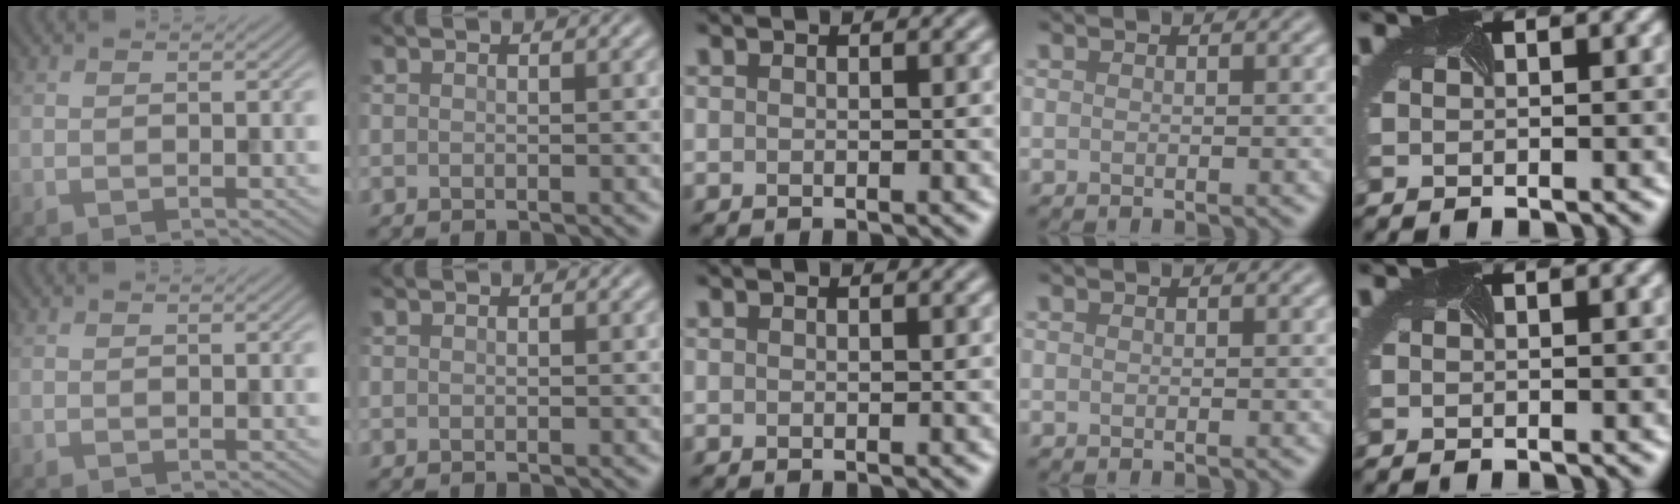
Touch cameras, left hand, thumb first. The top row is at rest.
{}